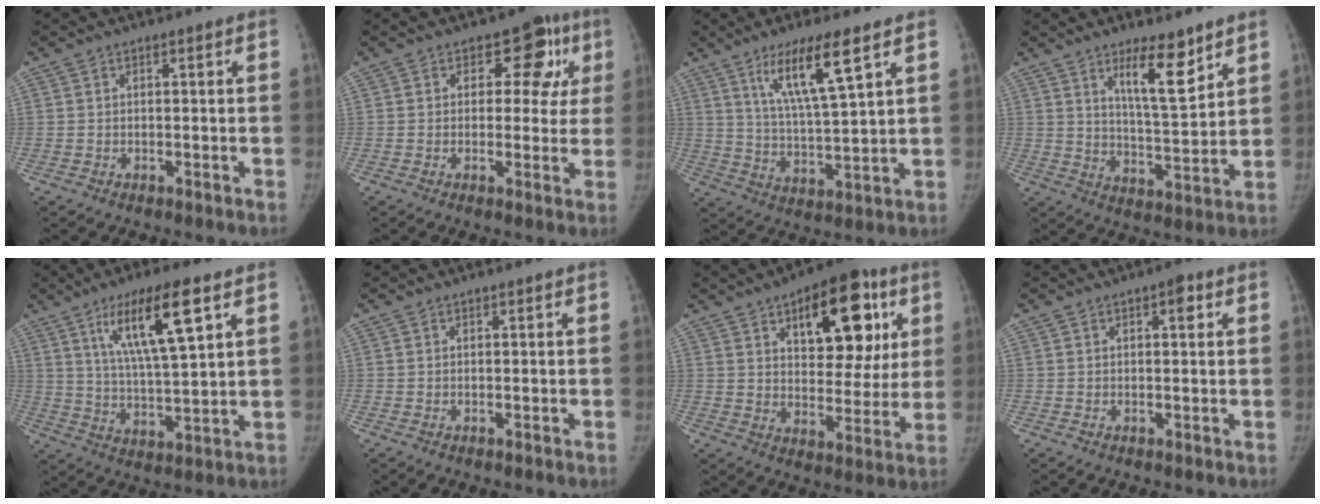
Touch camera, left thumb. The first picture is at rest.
{"total": 8.8, "force": [2.9, 6.2, 5.6], "torque": [-0.004, 0.001, 0.025]}
{"total": 11.6, "force": [6.5, 1.5, 9.5], "torque": [-0.174, -0.035, 0.124]}
{"total": 10.4, "force": [6.6, 2.7, 7.5], "torque": [-0.104, -0.054, 0.112]}
{"total": 15.4, "force": [6.9, 3.3, 13.3], "torque": [-0.231, -0.021, 0.124]}
{"total": 0.0}
{"total": 20.2, "force": [8.4, 10.5, 15.1], "torque": [-0.147, -0.018, 0.116]}
{"total": 2.2, "force": [0.9, 0.9, 1.7], "torque": [-0.018, 0.001, 0.009]}